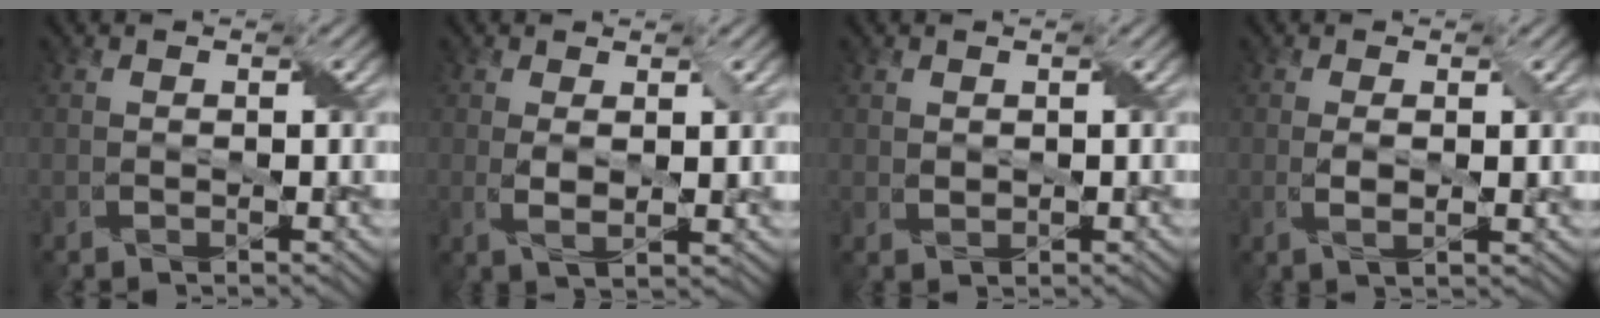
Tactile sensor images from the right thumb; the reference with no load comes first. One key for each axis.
{"total": 3.4, "fx": 0.9, "fy": 1.0, "fz": 3.1, "tx": -0.068, "ty": -0.005, "tz": 0.019}
{"total": 0.8, "fx": 0.5, "fy": 0.5, "fz": 0.4, "tx": -0.013, "ty": 0.001, "tz": 0.016}
{"total": 2.6, "fx": 0.3, "fy": 0.7, "fz": 2.5, "tx": -0.052, "ty": -0.003, "tz": 0.008}